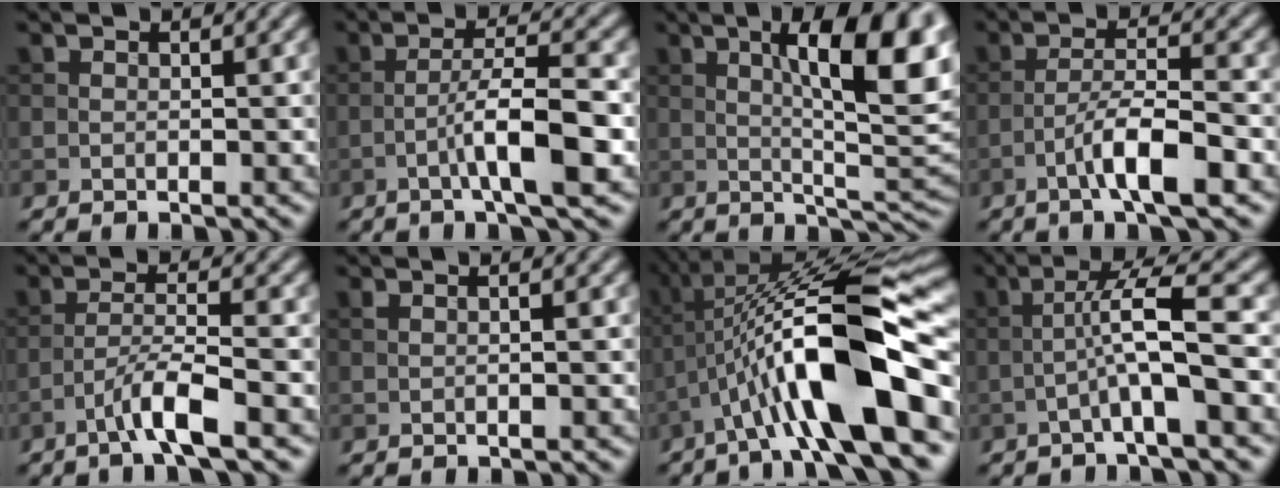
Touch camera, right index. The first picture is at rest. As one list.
[{"total": 5.6, "force": [-2.0, 0.7, 5.2], "torque": [-0.085, 0.015, -0.040]}, {"total": 12.2, "force": [2.9, 3.5, 11.4], "torque": [-0.158, 0.001, 0.044]}, {"total": 5.3, "force": [-2.7, 0.8, 4.5], "torque": [-0.077, 0.011, -0.051]}, {"total": 4.2, "force": [-2.5, 0.3, 3.3], "torque": [-0.060, 0.011, -0.056]}, {"total": 1.0, "force": [0.2, 0.3, 1.0], "torque": [-0.019, 0.004, 0.002]}, {"total": 12.9, "force": [-3.4, 2.9, 12.1], "torque": [-0.206, 0.020, -0.057]}, {"total": 5.4, "force": [-1.5, 0.2, 5.2], "torque": [-0.090, 0.023, -0.034]}]